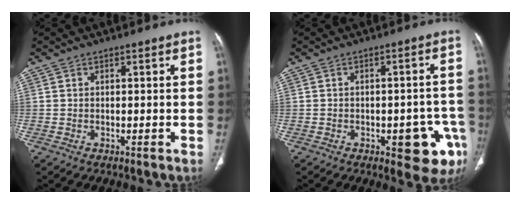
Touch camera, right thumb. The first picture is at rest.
{"total": 10.4, "force": [-4.3, 4.5, 8.3], "torque": [-0.073, 0.023, -0.043]}